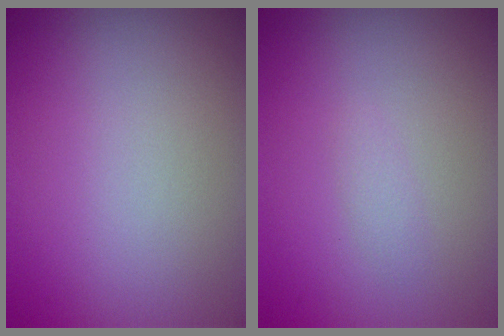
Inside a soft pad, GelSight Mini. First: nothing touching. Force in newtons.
{"total": 0.7, "press": 0.7, "slide": 0.1}